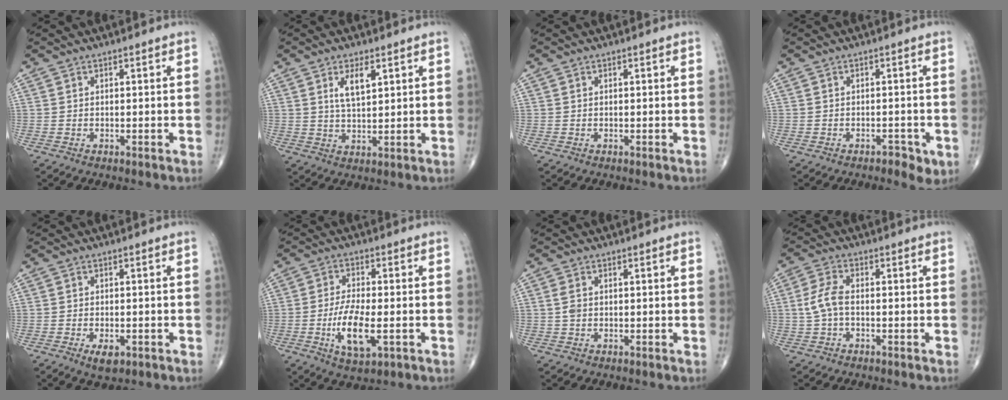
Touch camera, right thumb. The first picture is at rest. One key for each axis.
{"total": 5.4, "fx": 2.3, "fy": 2.2, "fz": 4.3, "tx": -0.074, "ty": -0.015, "tz": 0.045}
{"total": 0.0}
{"total": 2.9, "fx": -1.4, "fy": 1.5, "fz": 2.0, "tx": -0.023, "ty": 0.008, "tz": -0.017}
{"total": 3.3, "fx": -1.5, "fy": 1.6, "fz": 2.5, "tx": -0.039, "ty": -0.001, "tz": -0.020}
{"total": 9.0, "fx": -2.4, "fy": 3.3, "fz": 8.0, "tx": -0.155, "ty": -0.001, "tz": -0.040}
{"total": 1.7, "fx": 0.1, "fy": 1.1, "fz": 1.2, "tx": -0.028, "ty": -0.001, "tz": 0.002}
{"total": 4.7, "fx": -0.5, "fy": 2.4, "fz": 4.0, "tx": -0.095, "ty": 0.012, "tz": -0.015}